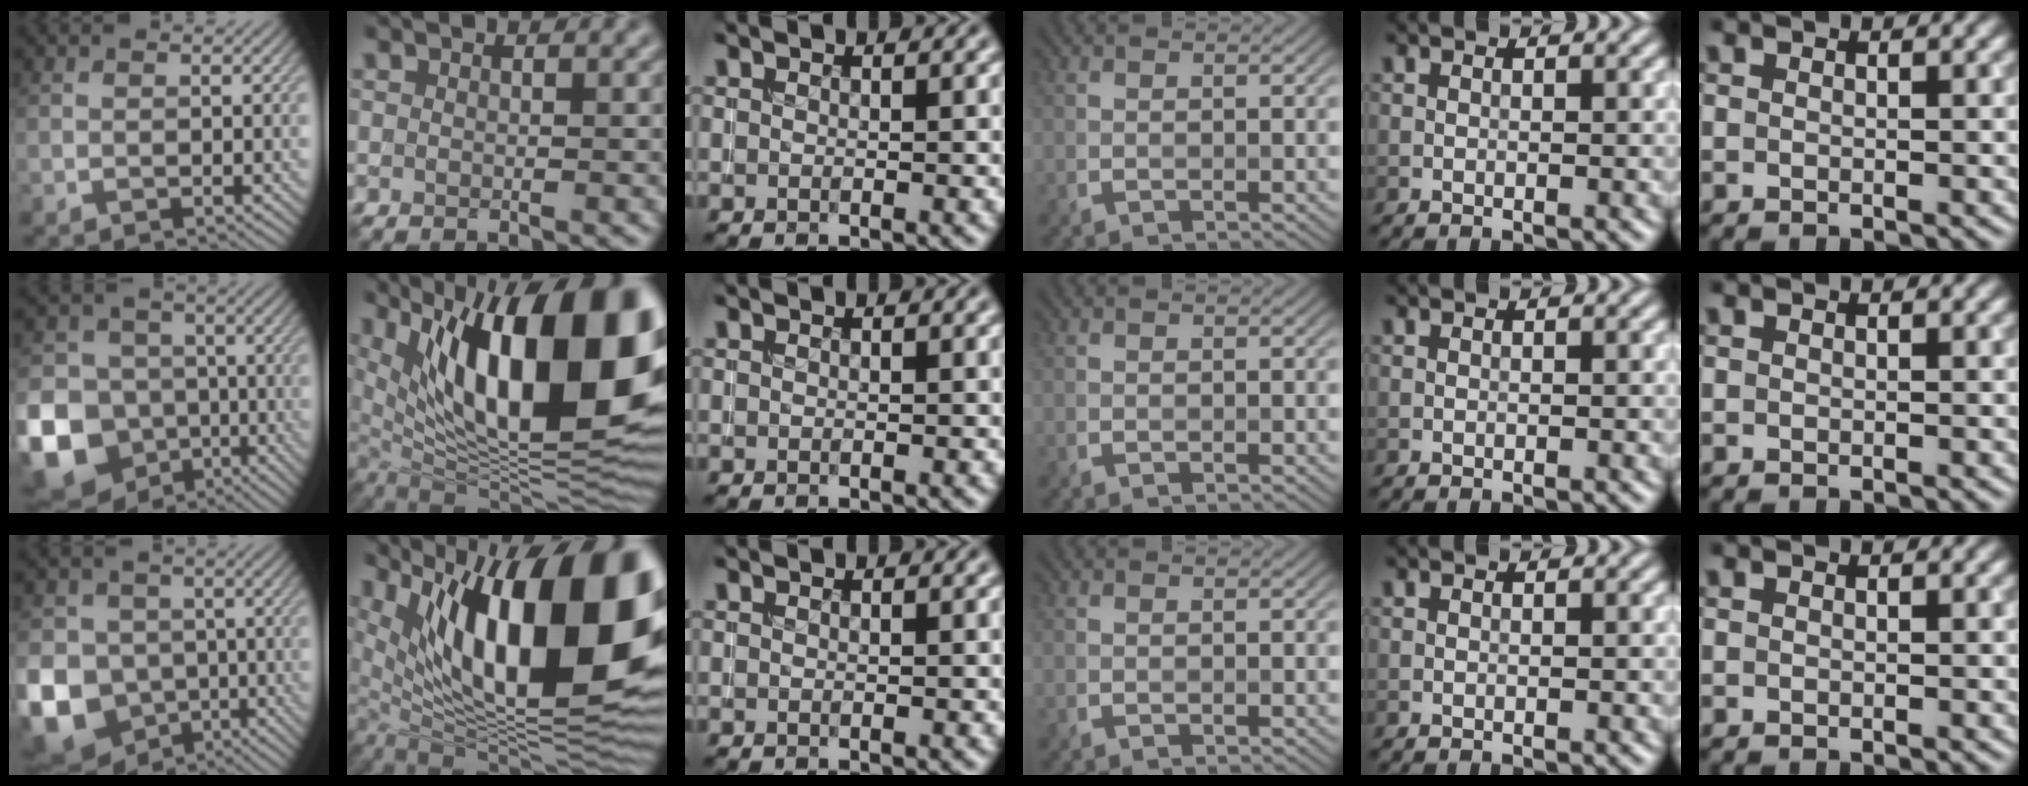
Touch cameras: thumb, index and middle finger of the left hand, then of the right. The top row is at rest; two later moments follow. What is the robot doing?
{"motion": "insert", "object": "coin"}